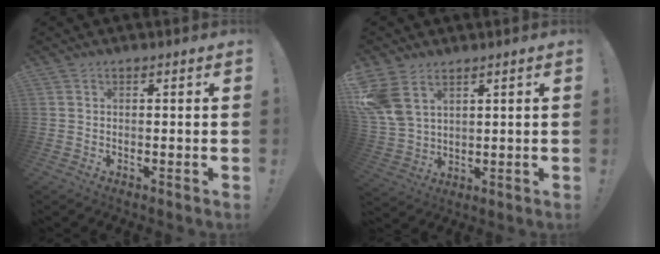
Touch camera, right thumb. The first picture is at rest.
{"total": 9.4, "force": [5.5, 5.7, 5.0], "torque": [-0.111, -0.020, 0.114]}